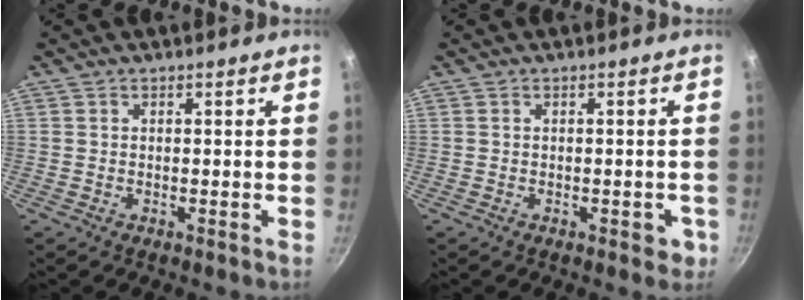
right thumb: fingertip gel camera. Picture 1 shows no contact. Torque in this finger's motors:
{"motor_torque": [0.28, 0.55, -0.19, 0.02, 0.06]}